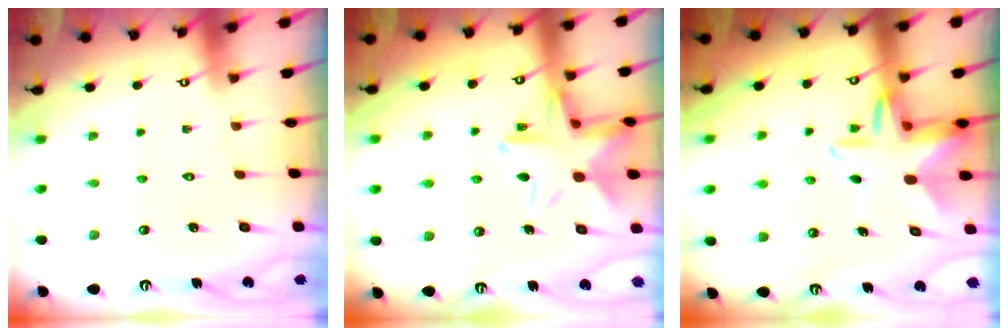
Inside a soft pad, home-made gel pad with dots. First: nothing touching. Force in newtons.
{"total": 17.4, "press": 17.4, "slide": 1.2}
{"total": 10.6, "press": 10.4, "slide": 1.9}